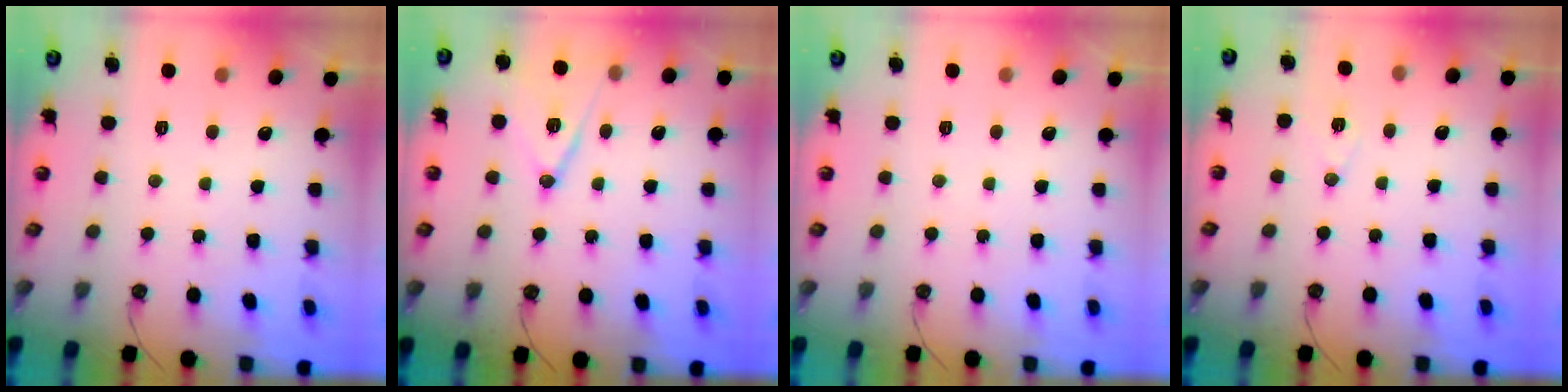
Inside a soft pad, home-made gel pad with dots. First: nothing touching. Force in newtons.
{"total": 12.7, "press": 12.2, "slide": 3.4}
{"total": 0.0}
{"total": 7.1, "press": 5.5, "slide": 4.5}